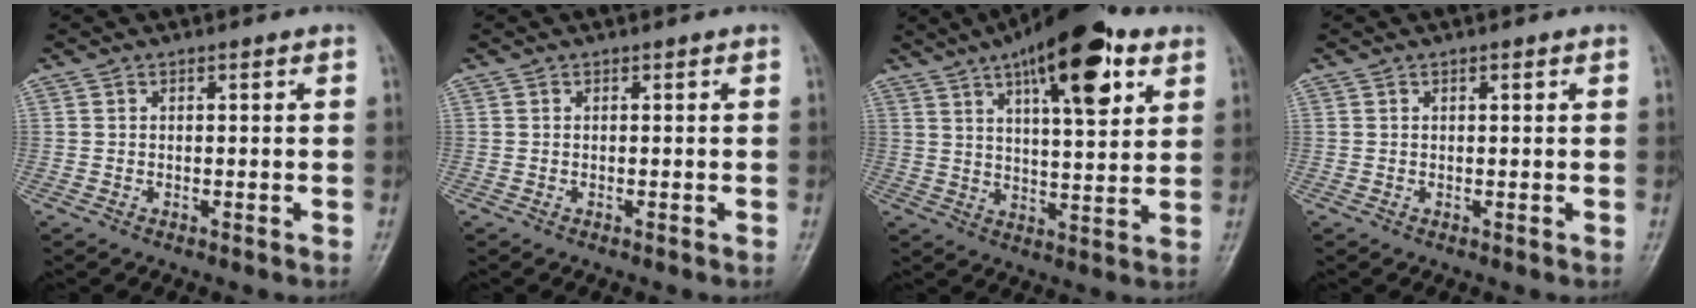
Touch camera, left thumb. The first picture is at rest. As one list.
[{"total": 0.0}, {"total": 18.2, "force": [9.2, 6.2, 14.4], "torque": [-0.190, -0.025, 0.138]}, {"total": 0.7, "force": [0.4, 0.2, 0.6], "torque": [-0.010, 0.000, 0.005]}]